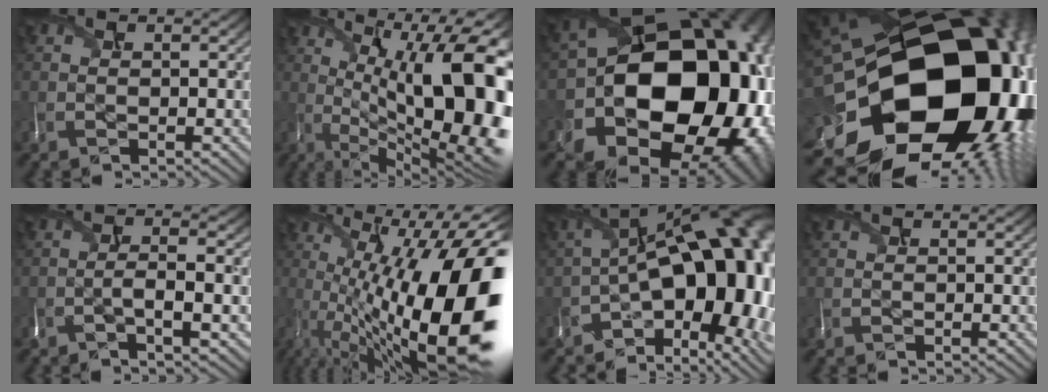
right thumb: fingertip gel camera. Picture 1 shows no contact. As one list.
[{"total": 19.2, "force": [0.6, 8.0, 17.5], "torque": [-0.247, 0.009, 0.019]}, {"total": 22.8, "force": [-4.1, 18.3, 13.0], "torque": [-0.218, -0.070, -0.072]}, {"total": 22.4, "force": [-2.1, 17.4, 14.0], "torque": [-0.286, -0.078, -0.011]}, {"total": 4.2, "force": [-1.6, 0.6, 3.8], "torque": [-0.077, 0.013, -0.030]}, {"total": 19.0, "force": [-2.1, 7.1, 17.5], "torque": [-0.263, 0.003, -0.035]}, {"total": 17.9, "force": [-3.8, 8.6, 15.2], "torque": [-0.210, -0.010, -0.033]}, {"total": 0.0}]